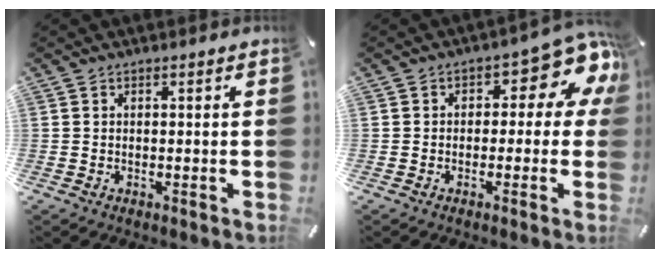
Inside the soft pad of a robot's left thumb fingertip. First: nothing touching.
{"total": 10.3, "force": [4.0, 5.1, 8.0], "torque": [-0.089, -0.033, 0.065]}